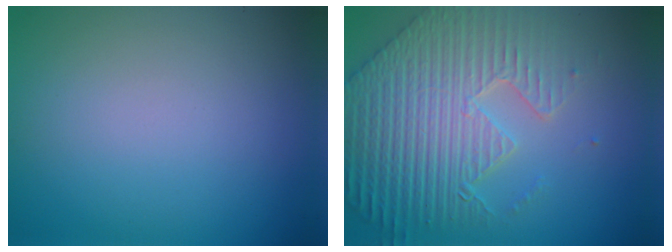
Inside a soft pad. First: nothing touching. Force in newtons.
{"total": 9.2, "press": 6.5, "slide": 6.6}